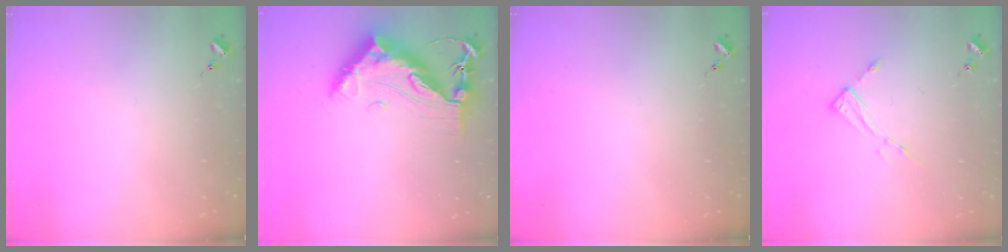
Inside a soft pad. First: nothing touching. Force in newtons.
{"total": 13.5, "press": 13.4, "slide": 1.3}
{"total": 0.0}
{"total": 4.4, "press": 4.4, "slide": 0.2}